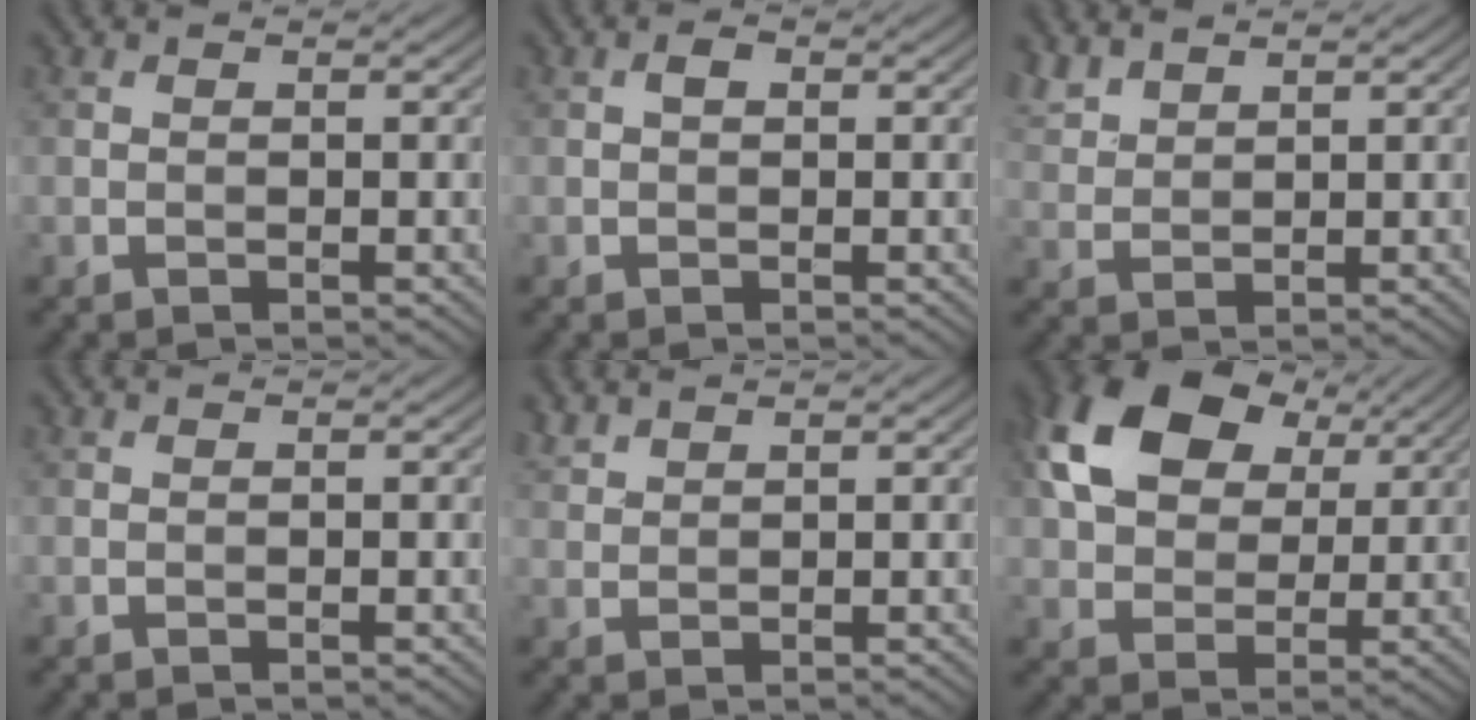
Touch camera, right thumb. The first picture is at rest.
{"total": 1.1, "force": [0.2, 0.7, 0.8], "torque": [-0.012, 0.003, 0.001]}
{"total": 3.2, "force": [2.7, 1.1, 1.3], "torque": [-0.033, 0.007, 0.066]}
{"total": 0.0}
{"total": 1.9, "force": [1.7, 0.5, 0.6], "torque": [-0.016, 0.005, 0.042]}
{"total": 14.0, "force": [5.7, 9.2, 8.8], "torque": [-0.200, 0.022, 0.111]}